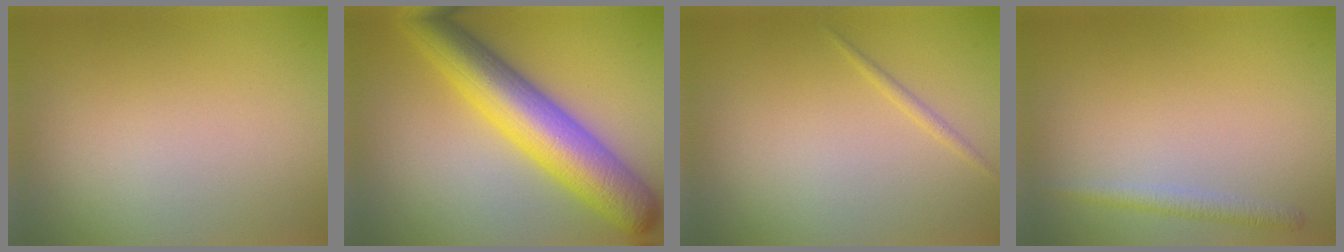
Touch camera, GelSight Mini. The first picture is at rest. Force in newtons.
{"total": 9.5, "press": 9.5, "slide": 0.1}
{"total": 0.7, "press": 0.7, "slide": 0.1}
{"total": 1.5, "press": 1.5, "slide": 0.1}